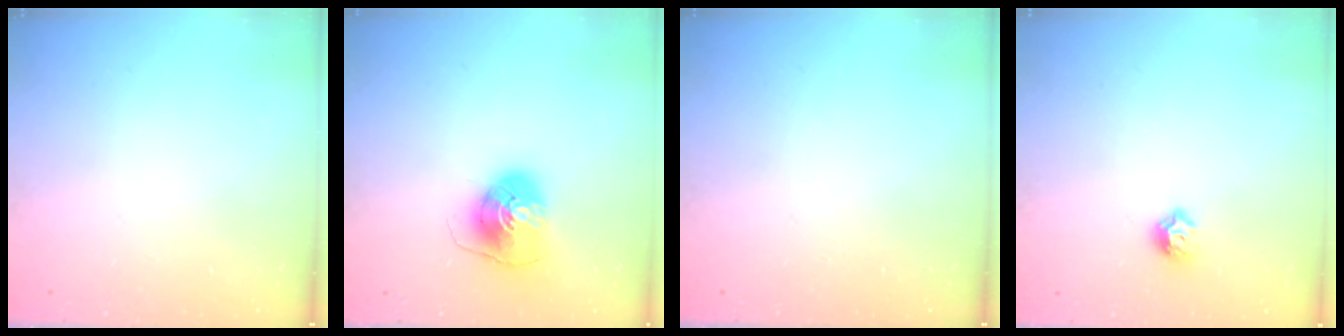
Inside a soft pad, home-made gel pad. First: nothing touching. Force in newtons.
{"total": 8.5, "press": 8.4, "slide": 1.3}
{"total": 0.0}
{"total": 6.3, "press": 6.2, "slide": 0.9}